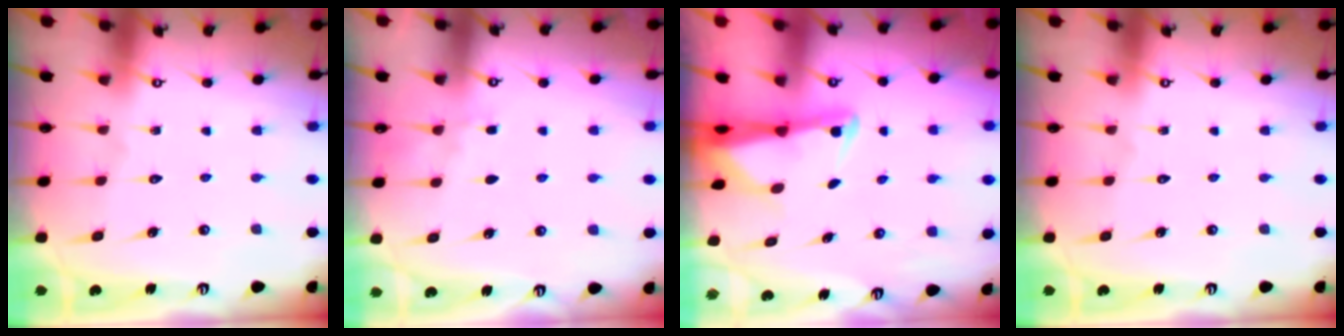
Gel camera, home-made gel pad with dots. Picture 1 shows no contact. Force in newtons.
{"total": 2.9, "press": 2.8, "slide": 0.5}
{"total": 2.6, "press": 2.6, "slide": 0.5}
{"total": 0.0}